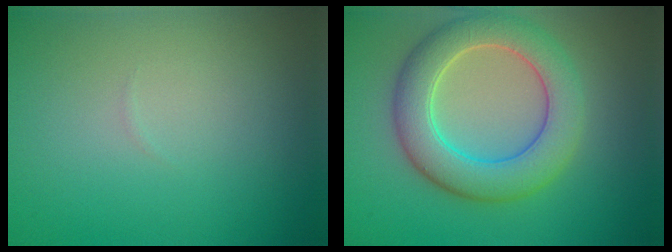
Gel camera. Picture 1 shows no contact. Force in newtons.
{"total": 7.1, "press": 7.1, "slide": 0.3}